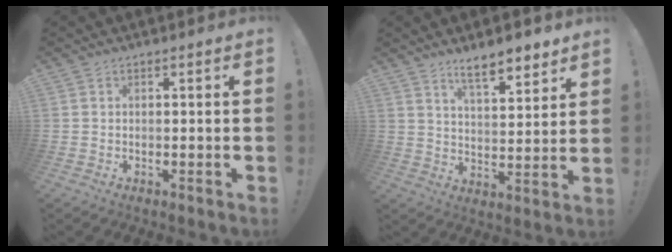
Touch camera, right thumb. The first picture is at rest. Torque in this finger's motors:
{"motor_torque": [0.01, 0.11, 0.53, 0.50, 0.03]}